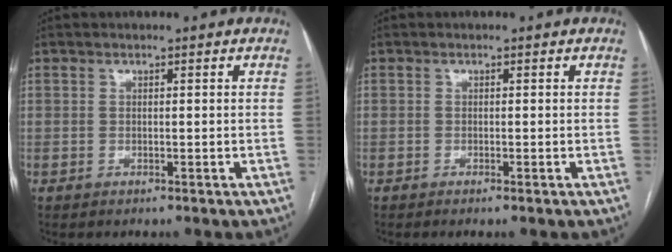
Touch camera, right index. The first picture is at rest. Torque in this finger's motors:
{"motor_torque": [0.00, 0.01, -0.02, 0.01]}